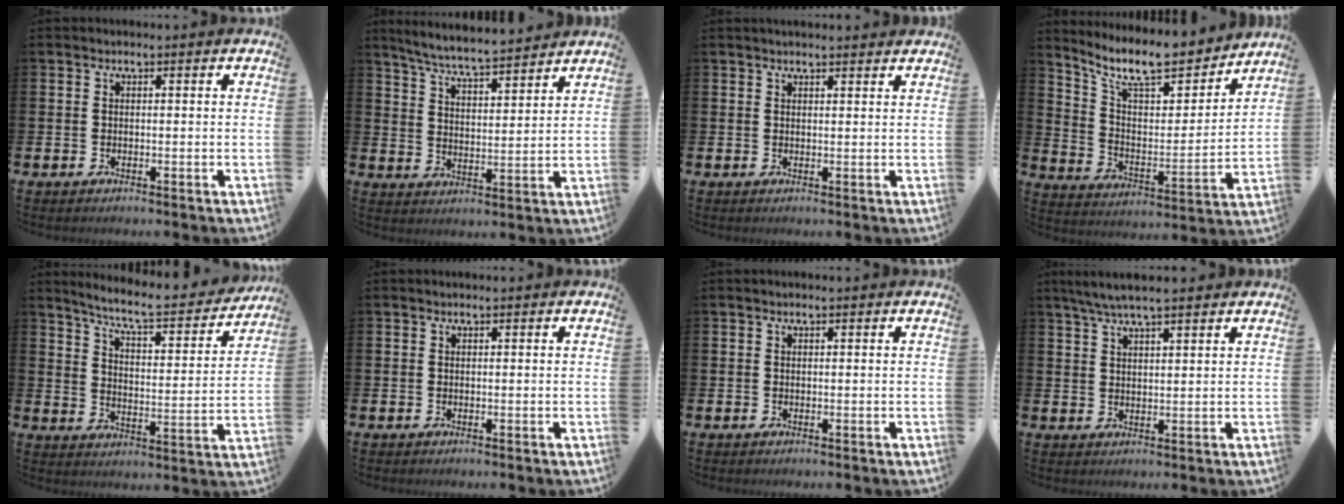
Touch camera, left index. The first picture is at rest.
{"total": 6.1, "force": [5.9, 0.1, 1.6], "torque": [-0.058, -0.040, 0.104]}
{"total": 1.4, "force": [1.4, 0.1, 0.2], "torque": [0.001, -0.005, 0.023]}
{"total": 10.7, "force": [9.4, 2.8, 4.2], "torque": [-0.121, -0.064, 0.167]}
{"total": 7.4, "force": [6.8, 0.9, 2.8], "torque": [-0.081, -0.050, 0.113]}
{"total": 0.0}
{"total": 0.0}
{"total": 5.2, "force": [4.5, 0.7, 2.6], "torque": [-0.060, -0.007, 0.082]}